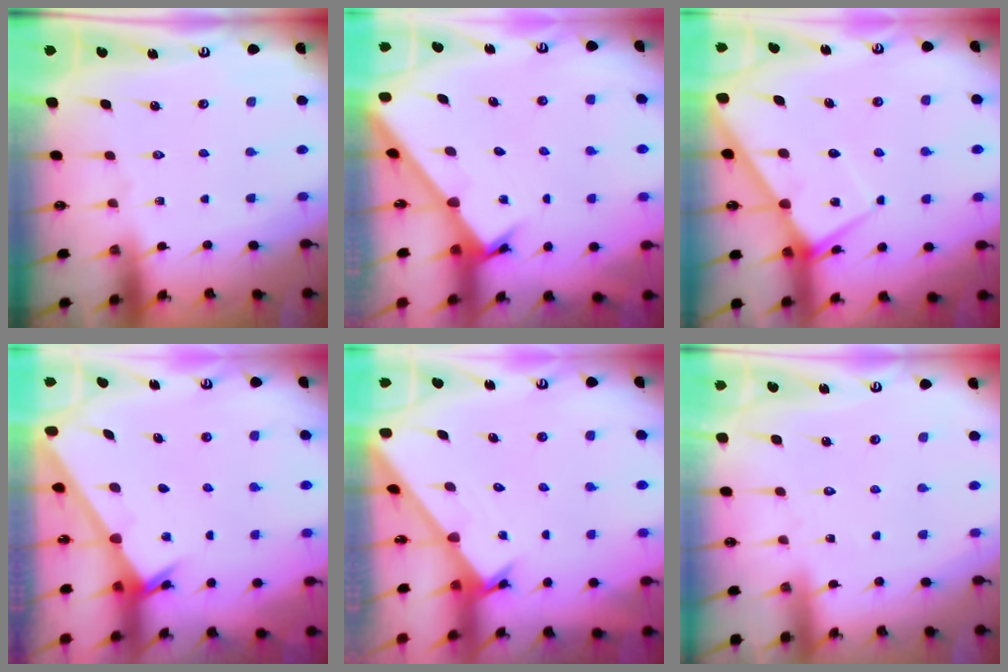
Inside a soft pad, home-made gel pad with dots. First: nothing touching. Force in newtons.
{"total": 2.0, "press": 2.0, "slide": 0.2}
{"total": 6.4, "press": 6.4, "slide": 0.7}
{"total": 2.3, "press": 2.3, "slide": 0.2}
{"total": 1.8, "press": 1.8, "slide": 0.1}
{"total": 3.5, "press": 3.5, "slide": 0.4}